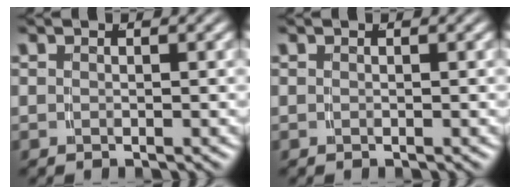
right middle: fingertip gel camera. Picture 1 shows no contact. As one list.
[{"total": 0.0}]